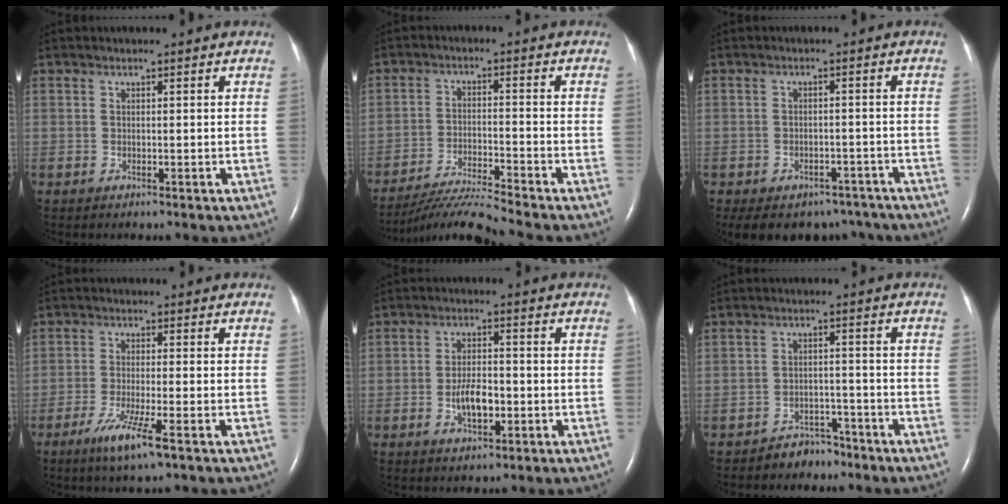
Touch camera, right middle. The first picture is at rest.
{"total": 8.3, "force": [-7.6, -2.5, 2.2], "torque": [-0.037, -0.019, -0.142]}
{"total": 12.5, "force": [-9.6, 7.0, 3.8], "torque": [-0.080, 0.009, -0.111]}
{"total": 6.1, "force": [-3.4, -0.1, 5.1], "torque": [-0.102, -0.017, -0.063]}
{"total": 5.1, "force": [-1.4, 2.1, 4.4], "torque": [-0.084, 0.003, -0.023]}
{"total": 3.7, "force": [-3.1, 2.0, 0.2], "torque": [-0.005, 0.009, -0.044]}